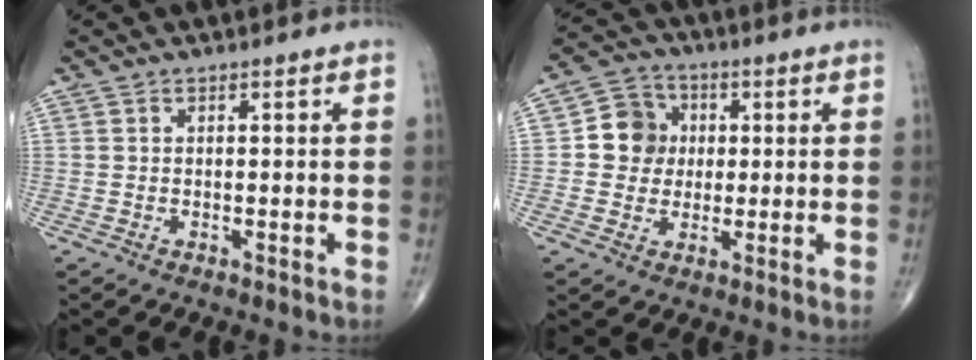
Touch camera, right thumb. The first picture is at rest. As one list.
[{"total": 8.0, "force": [0.7, 7.4, 3.2], "torque": [-0.018, 0.008, 0.001]}]